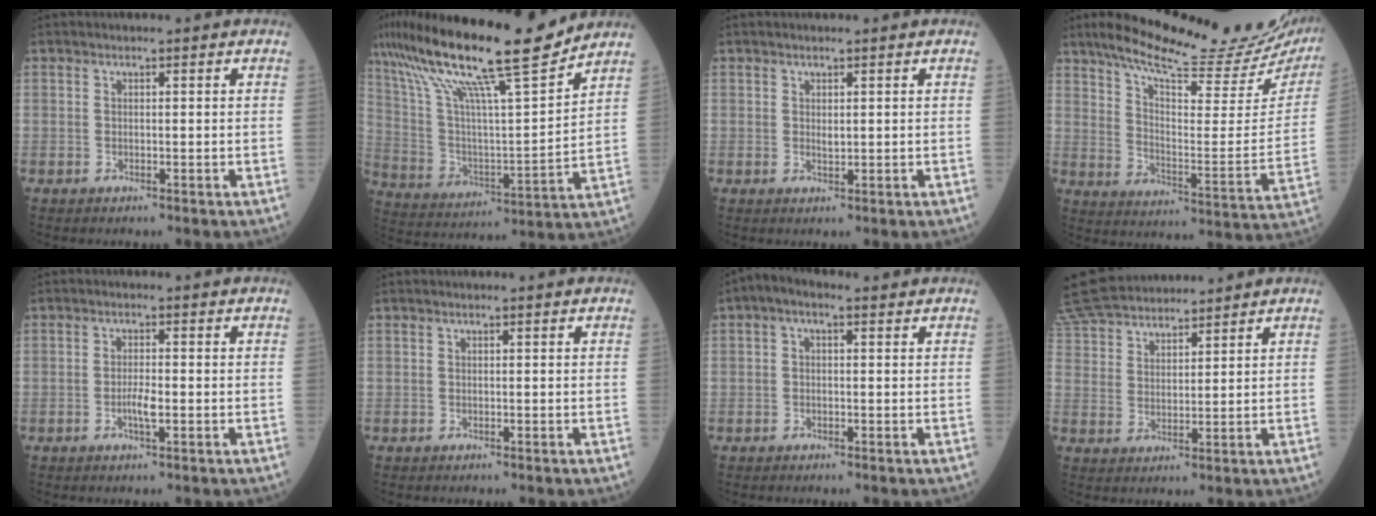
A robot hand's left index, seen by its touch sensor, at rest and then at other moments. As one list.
[{"total": 23.7, "force": [18.2, 2.1, 15.0], "torque": [-0.288, 0.021, 0.320]}, {"total": 1.1, "force": [0.4, 0.4, 0.9], "torque": [-0.017, -0.001, 0.008]}, {"total": 26.5, "force": [23.6, 3.2, 11.5], "torque": [-0.185, -0.062, 0.313]}, {"total": 2.4, "force": [-0.7, 0.4, 2.2], "torque": [-0.045, -0.001, -0.012]}, {"total": 0.0}, {"total": 3.1, "force": [1.3, 1.5, 2.4], "torque": [-0.049, 0.027, 0.019]}, {"total": 13.0, "force": [12.2, 2.9, 3.4], "torque": [-0.083, 0.043, 0.227]}]